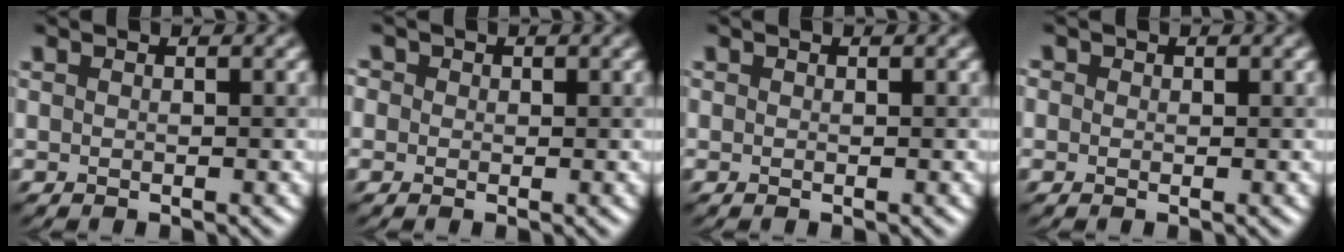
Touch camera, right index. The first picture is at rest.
{"total": 2.0, "force": [0.9, 1.7, 0.7], "torque": [-0.010, 0.013, -0.007]}
{"total": 0.0}
{"total": 0.8, "force": [0.3, 0.7, 0.2], "torque": [-0.001, -0.001, -0.005]}